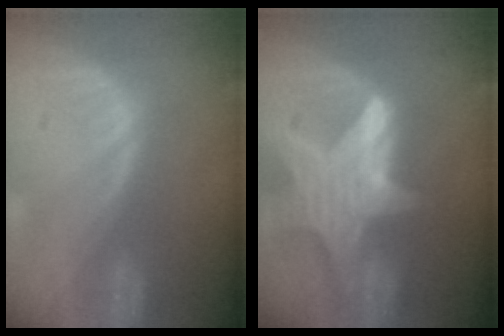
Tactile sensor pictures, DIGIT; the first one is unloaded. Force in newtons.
{"total": 9.5, "press": 9.5, "slide": 0.6}